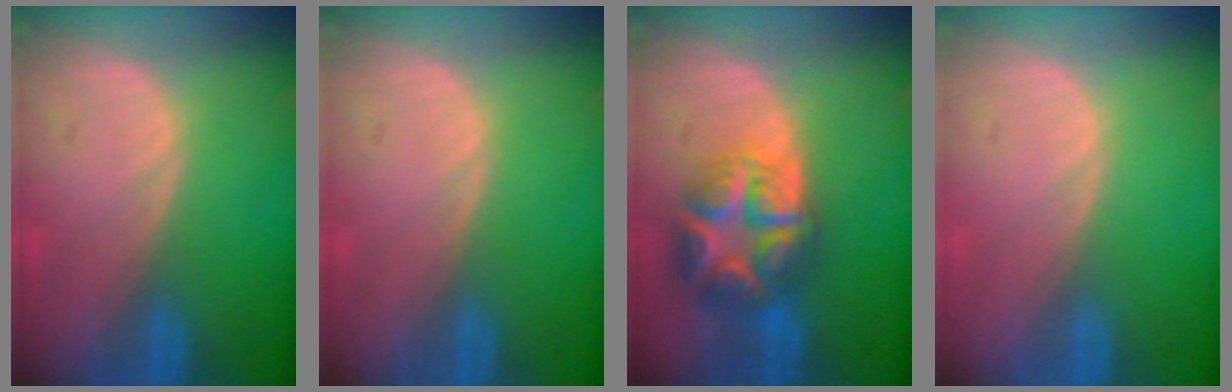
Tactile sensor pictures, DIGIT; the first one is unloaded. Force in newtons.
{"total": 0.0}
{"total": 8.9, "press": 8.9, "slide": 0.5}
{"total": 0.0}